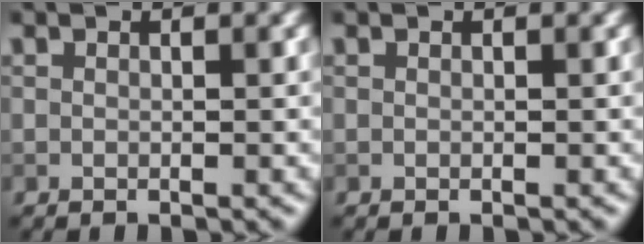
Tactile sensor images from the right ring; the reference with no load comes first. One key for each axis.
{"total": 0.0}